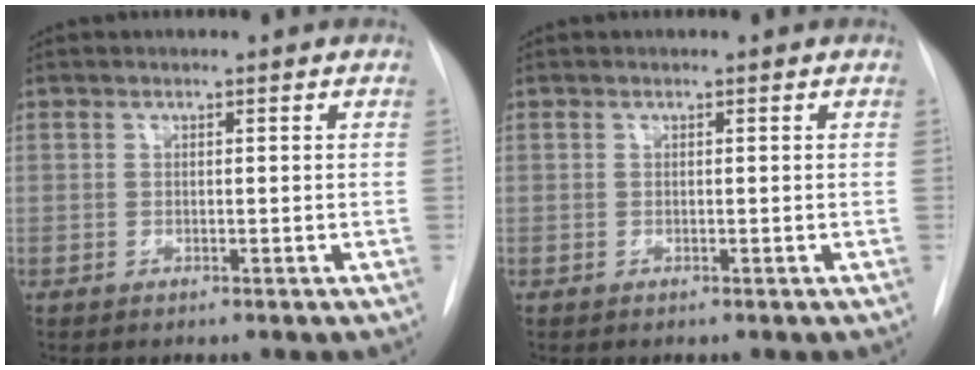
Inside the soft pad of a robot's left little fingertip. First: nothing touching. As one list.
[{"total": 0.0}]